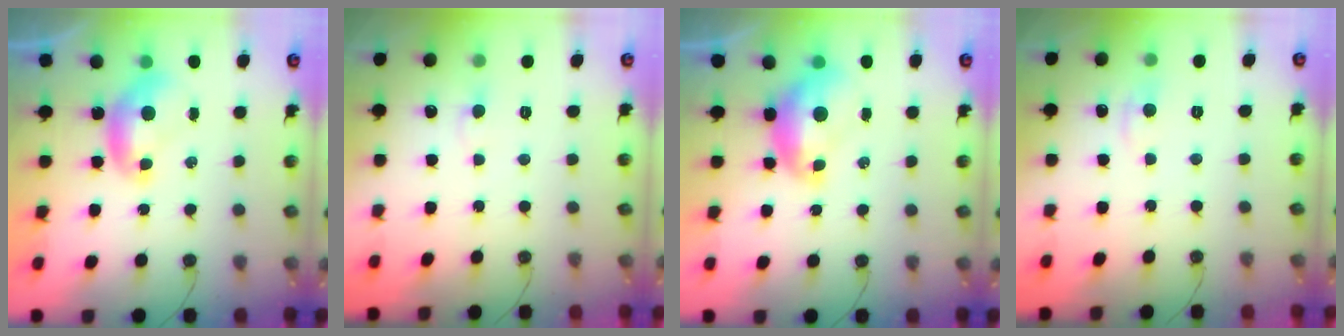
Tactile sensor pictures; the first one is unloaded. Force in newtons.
{"total": 0.6, "press": 0.5, "slide": 0.4}
{"total": 2.5, "press": 2.4, "slide": 0.7}
{"total": 1.6, "press": 1.4, "slide": 0.8}